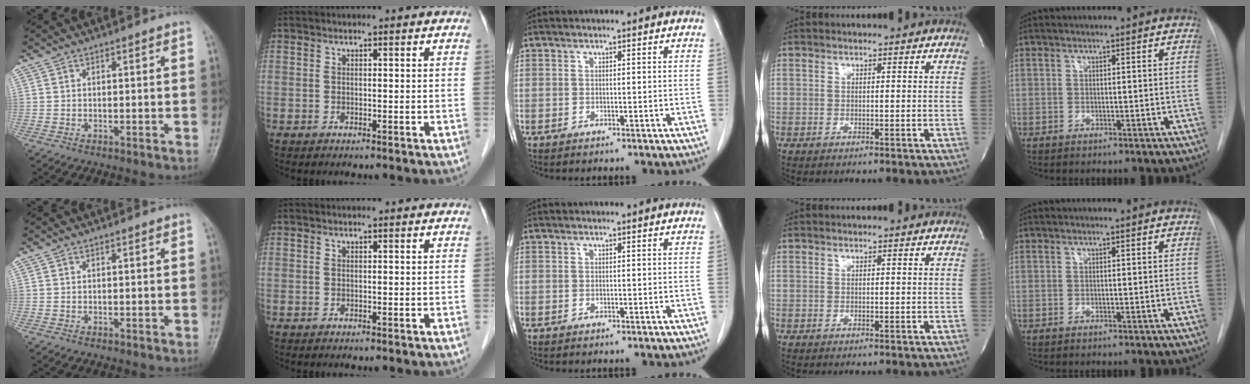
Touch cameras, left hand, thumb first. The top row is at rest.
{}